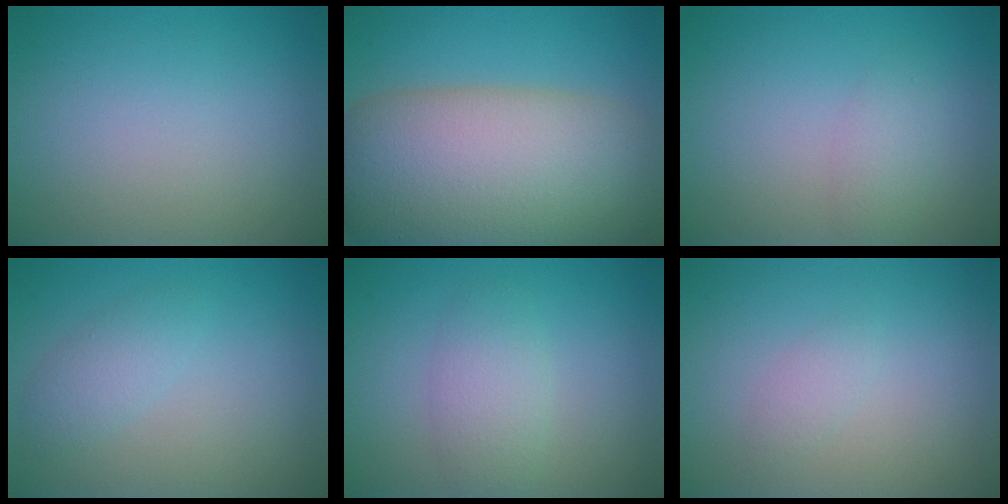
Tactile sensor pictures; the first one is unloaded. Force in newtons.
{"total": 15.0, "press": 15.0, "slide": 0.6}
{"total": 1.6, "press": 1.6, "slide": 0.1}
{"total": 1.9, "press": 1.9, "slide": 0.1}
{"total": 2.8, "press": 2.8, "slide": 0.1}
{"total": 1.0, "press": 1.0, "slide": 0.0}